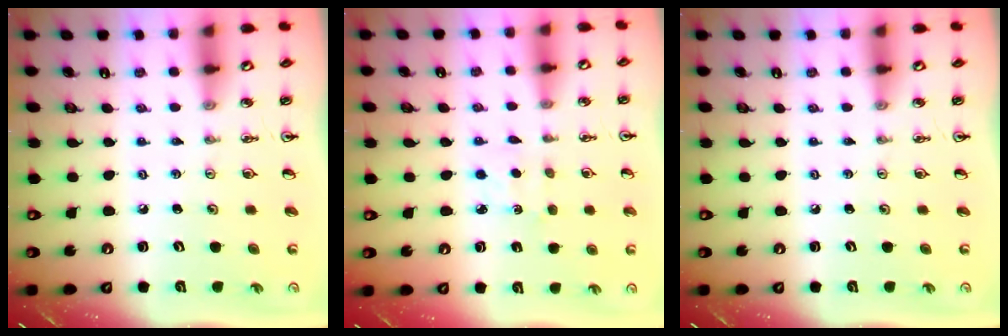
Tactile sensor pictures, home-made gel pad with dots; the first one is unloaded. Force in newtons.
{"total": 2.7, "press": 2.6, "slide": 0.3}
{"total": 0.0}